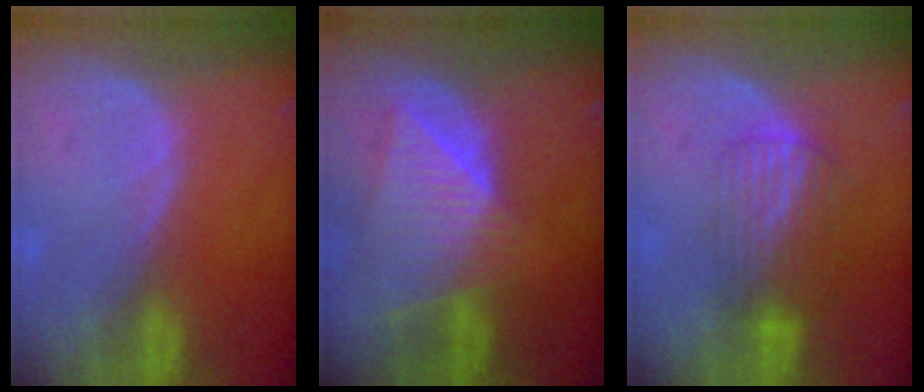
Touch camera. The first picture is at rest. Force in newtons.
{"total": 9.0, "press": 7.9, "slide": 4.3}
{"total": 6.8, "press": 5.9, "slide": 3.4}